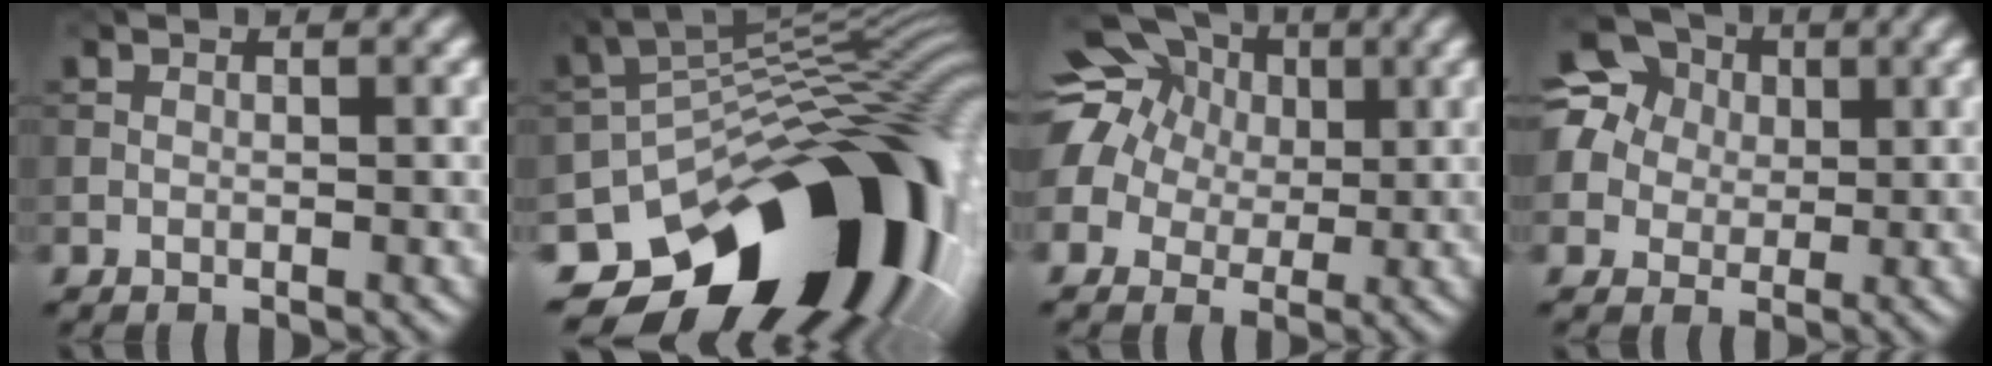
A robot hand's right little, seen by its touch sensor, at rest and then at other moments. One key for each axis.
{"total": 18.8, "fx": -10.5, "fy": 10.3, "fz": 11.8, "tx": -0.154, "ty": -0.017, "tz": -0.162}
{"total": 16.7, "fx": 5.5, "fy": 13.9, "fz": 7.3, "tx": -0.201, "ty": 0.048, "tz": 0.068}
{"total": 9.4, "fx": 3.0, "fy": 8.0, "fz": 4.0, "tx": -0.110, "ty": 0.035, "tz": 0.037}